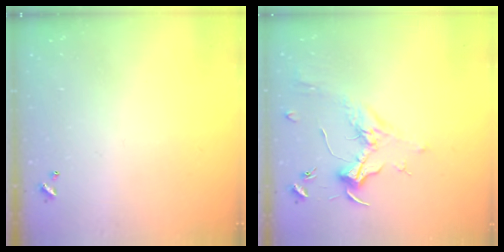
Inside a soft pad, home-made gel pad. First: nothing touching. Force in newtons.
{"total": 1.7, "press": 1.5, "slide": 0.8}